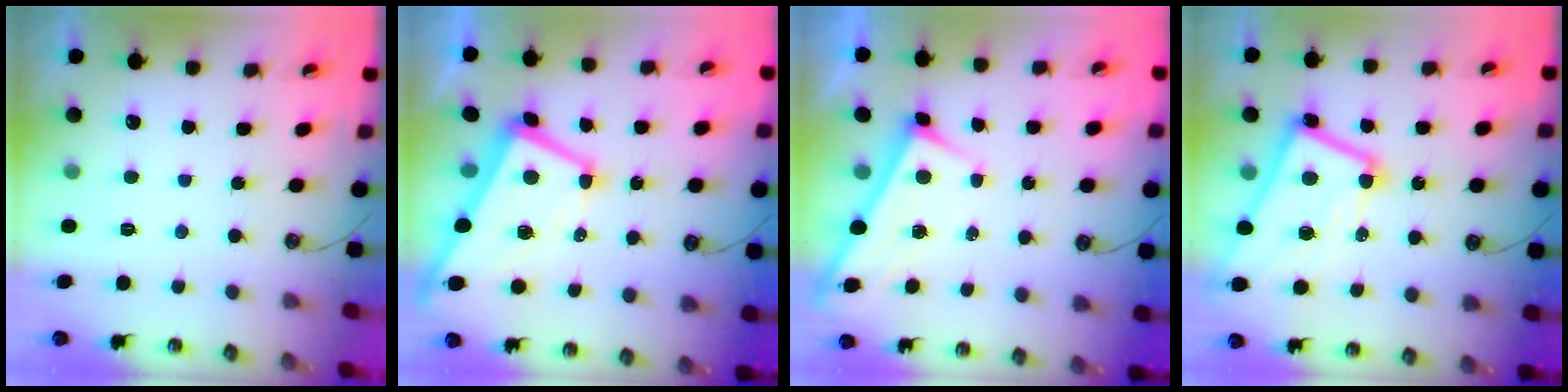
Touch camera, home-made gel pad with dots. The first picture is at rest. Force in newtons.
{"total": 6.3, "press": 6.2, "slide": 1.2}
{"total": 3.2, "press": 3.2, "slide": 0.2}
{"total": 12.1, "press": 12.1, "slide": 1.0}